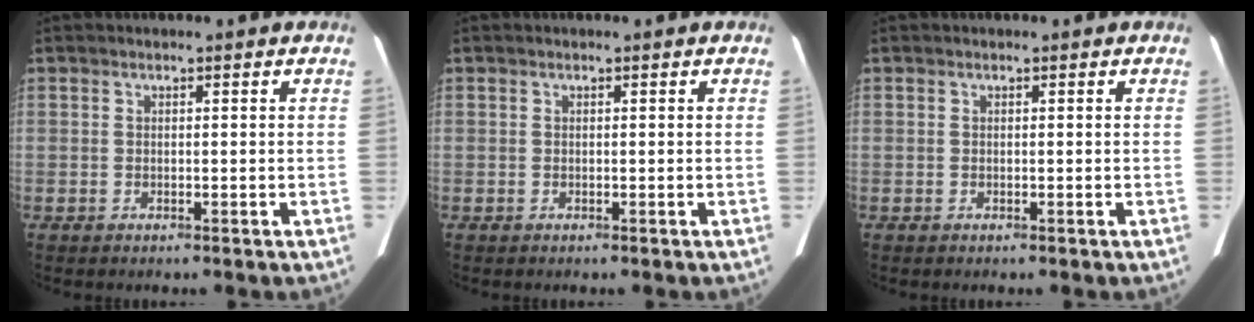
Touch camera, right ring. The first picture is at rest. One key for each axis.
{"total": 0.0}
{"total": 0.0}